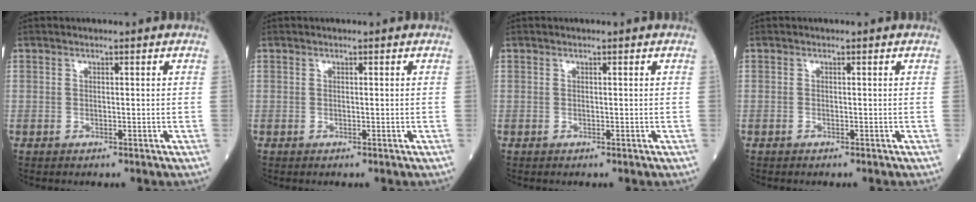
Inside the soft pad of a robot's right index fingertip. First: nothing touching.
{"total": 0.0}
{"total": 0.0}
{"total": 0.0}